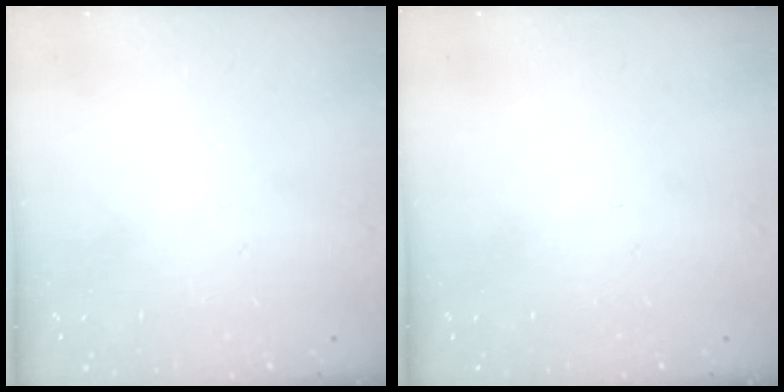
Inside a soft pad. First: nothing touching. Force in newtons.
{"total": 0.0}